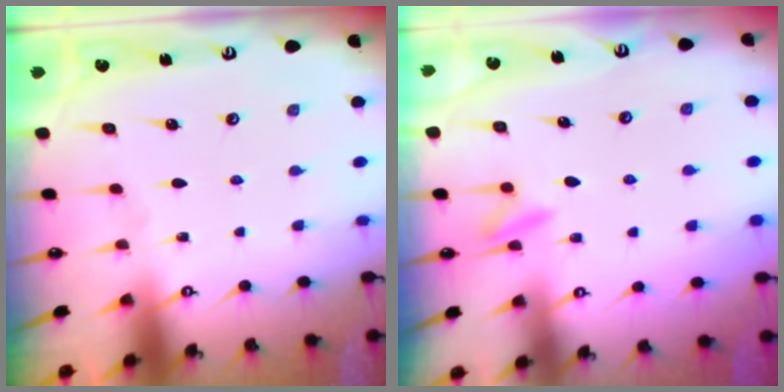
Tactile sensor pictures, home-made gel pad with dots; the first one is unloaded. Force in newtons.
{"total": 8.7, "press": 8.6, "slide": 0.8}